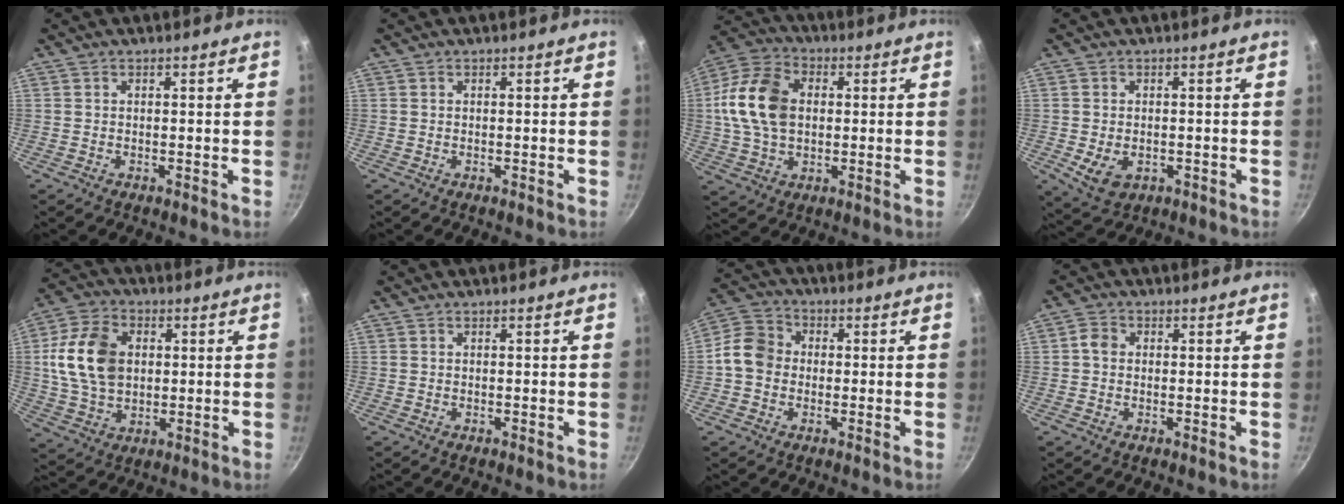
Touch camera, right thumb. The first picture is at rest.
{"total": 0.0}
{"total": 15.2, "force": [1.5, 10.6, 10.8], "torque": [-0.191, 0.017, 0.016]}
{"total": 5.5, "force": [-1.2, 3.9, 3.7], "torque": [-0.057, -0.007, -0.008]}
{"total": 14.7, "force": [2.1, 10.4, 10.2], "torque": [-0.179, 0.004, 0.035]}
{"total": 0.0}
{"total": 7.9, "force": [-0.7, 6.7, 4.0], "torque": [-0.047, 0.018, -0.034]}
{"total": 2.4, "force": [0.1, 2.1, 1.2], "torque": [-0.017, 0.006, -0.004]}